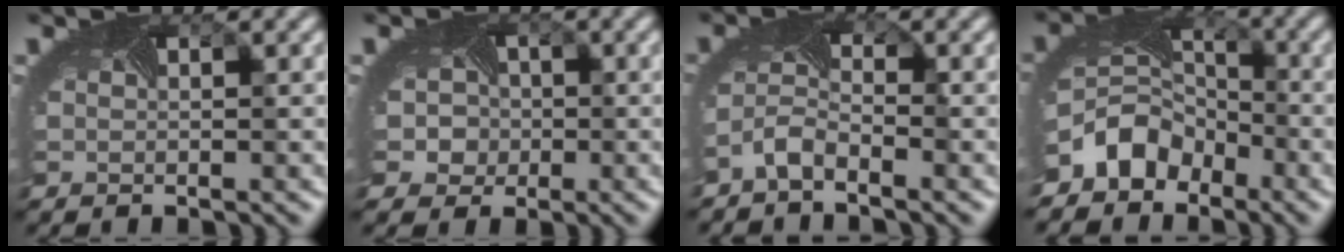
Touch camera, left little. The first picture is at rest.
{"total": 4.6, "force": [-0.4, 4.2, 1.7], "torque": [-0.013, 0.010, -0.027]}
{"total": 2.2, "force": [-2.0, 0.4, 0.9], "torque": [-0.032, -0.002, -0.045]}
{"total": 5.2, "force": [-3.5, 3.5, 1.5], "torque": [-0.024, -0.005, -0.073]}